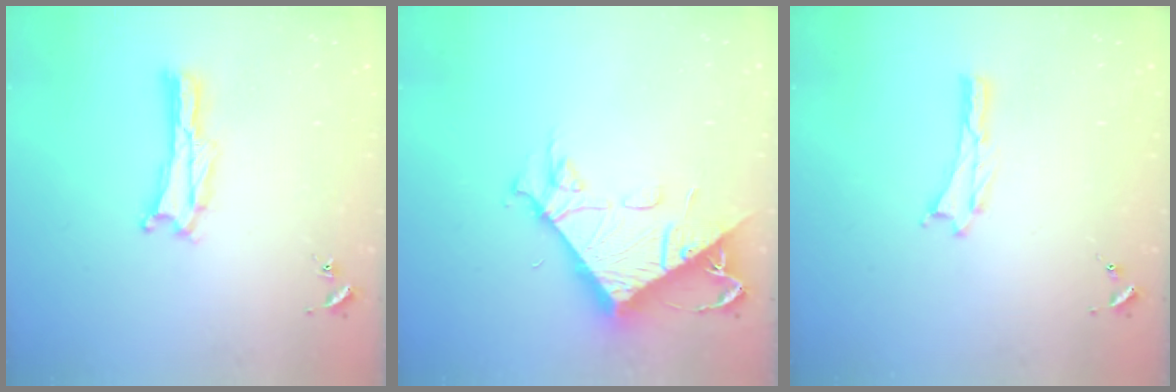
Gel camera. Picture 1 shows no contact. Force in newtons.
{"total": 11.0, "press": 11.0, "slide": 1.1}
{"total": 0.0}